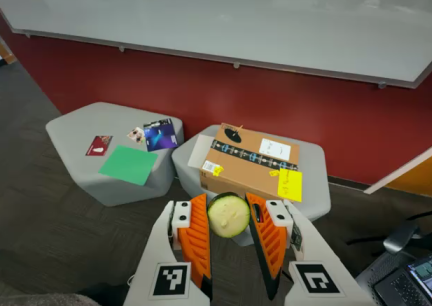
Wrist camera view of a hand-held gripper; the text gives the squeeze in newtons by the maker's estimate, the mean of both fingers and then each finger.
{"total": 11.9, "left": 12.4, "right": 11.4}